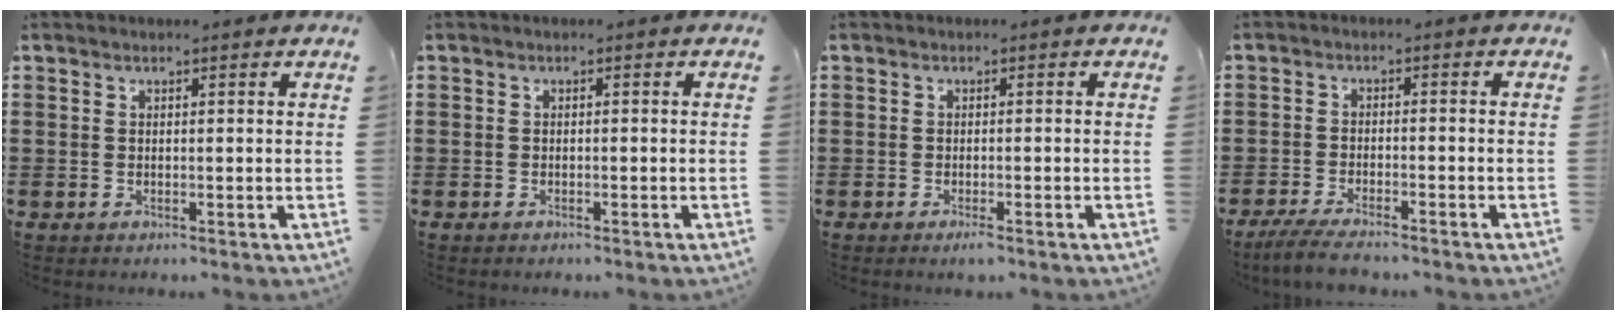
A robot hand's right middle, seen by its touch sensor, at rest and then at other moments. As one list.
[{"total": 0.6, "force": [-0.5, 0.3, 0.0], "torque": [0.000, 0.003, -0.012]}, {"total": 1.0, "force": [-0.6, 0.1, 0.8], "torque": [-0.016, -0.004, -0.011]}, {"total": 3.8, "force": [-3.3, 0.3, 1.9], "torque": [-0.044, -0.008, -0.066]}]